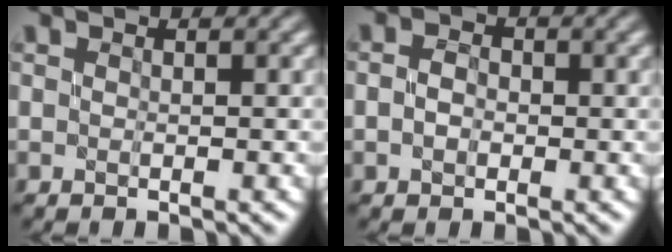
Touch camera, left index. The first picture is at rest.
{"total": 1.7, "force": [-0.4, 1.3, 1.0], "torque": [-0.025, 0.003, -0.010]}